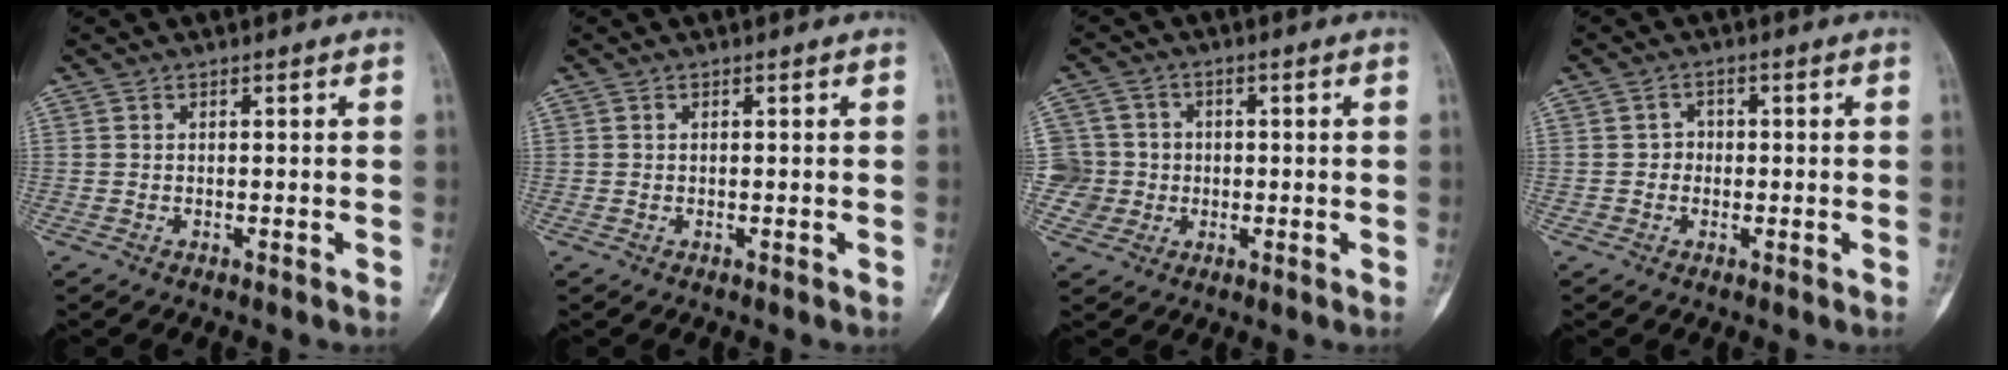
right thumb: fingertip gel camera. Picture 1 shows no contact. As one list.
[{"total": 0.0}, {"total": 6.9, "force": [-0.6, 6.9, 0.2], "torque": [0.023, 0.018, -0.013]}, {"total": 2.5, "force": [-0.3, 2.4, 0.6], "torque": [0.013, 0.011, -0.011]}]